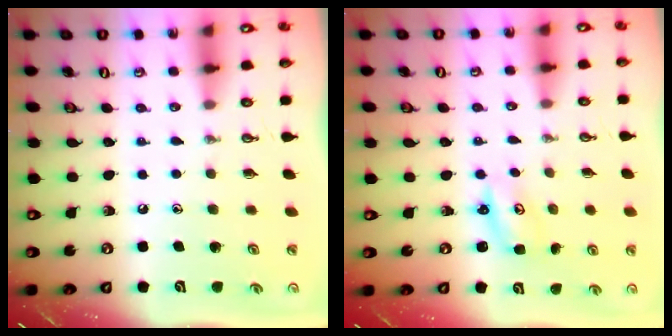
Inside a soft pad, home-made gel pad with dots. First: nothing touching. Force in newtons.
{"total": 2.6, "press": 2.6, "slide": 0.2}